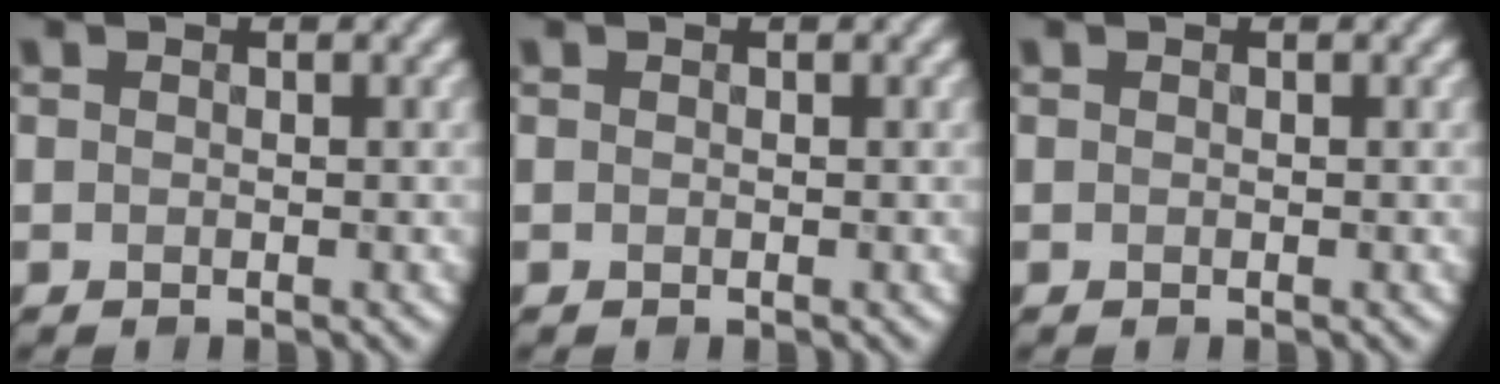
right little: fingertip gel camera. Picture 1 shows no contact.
{"total": 0.0}
{"total": 0.0}